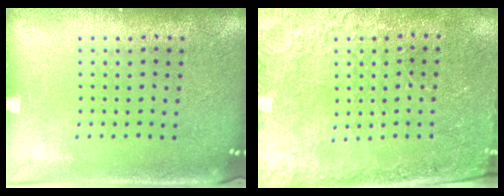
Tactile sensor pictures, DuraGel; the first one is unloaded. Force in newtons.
{"total": 2.6, "press": 2.5, "slide": 0.5}